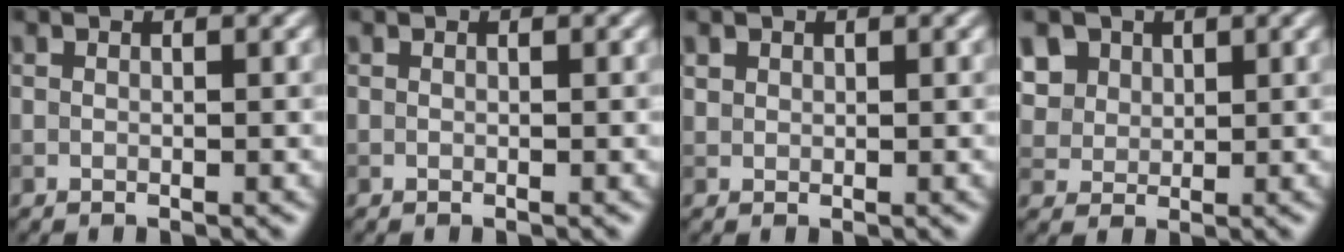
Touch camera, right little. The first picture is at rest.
{"total": 0.0}
{"total": 0.8, "force": [0.5, 0.6, 0.1], "torque": [-0.001, -0.001, 0.012]}
{"total": 7.0, "force": [3.6, 5.2, 3.0], "torque": [-0.090, 0.014, 0.060]}